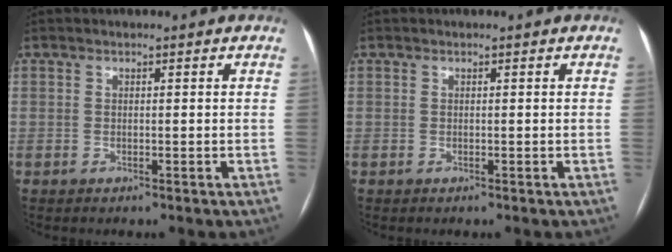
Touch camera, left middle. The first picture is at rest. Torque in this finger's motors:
{"motor_torque": [0.00, 0.00, 0.00, -0.01]}